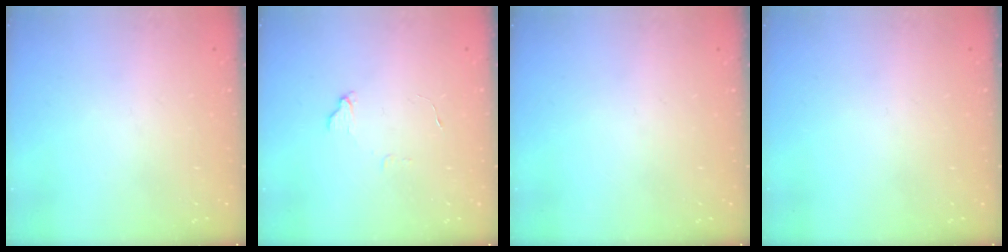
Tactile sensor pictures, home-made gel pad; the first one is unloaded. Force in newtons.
{"total": 3.7, "press": 3.7, "slide": 0.4}
{"total": 0.0}
{"total": 0.0}